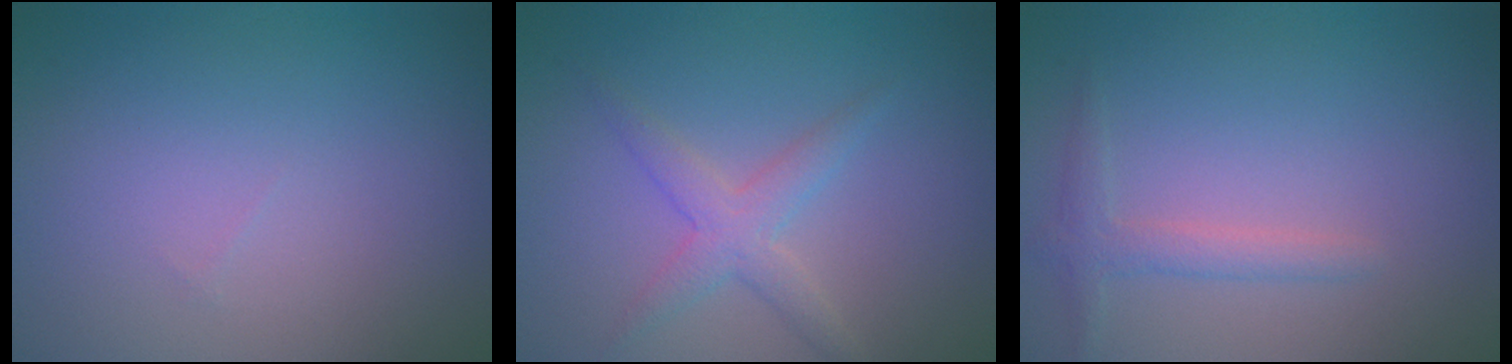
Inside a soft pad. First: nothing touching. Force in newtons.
{"total": 2.4, "press": 2.4, "slide": 0.1}
{"total": 1.8, "press": 1.7, "slide": 0.1}